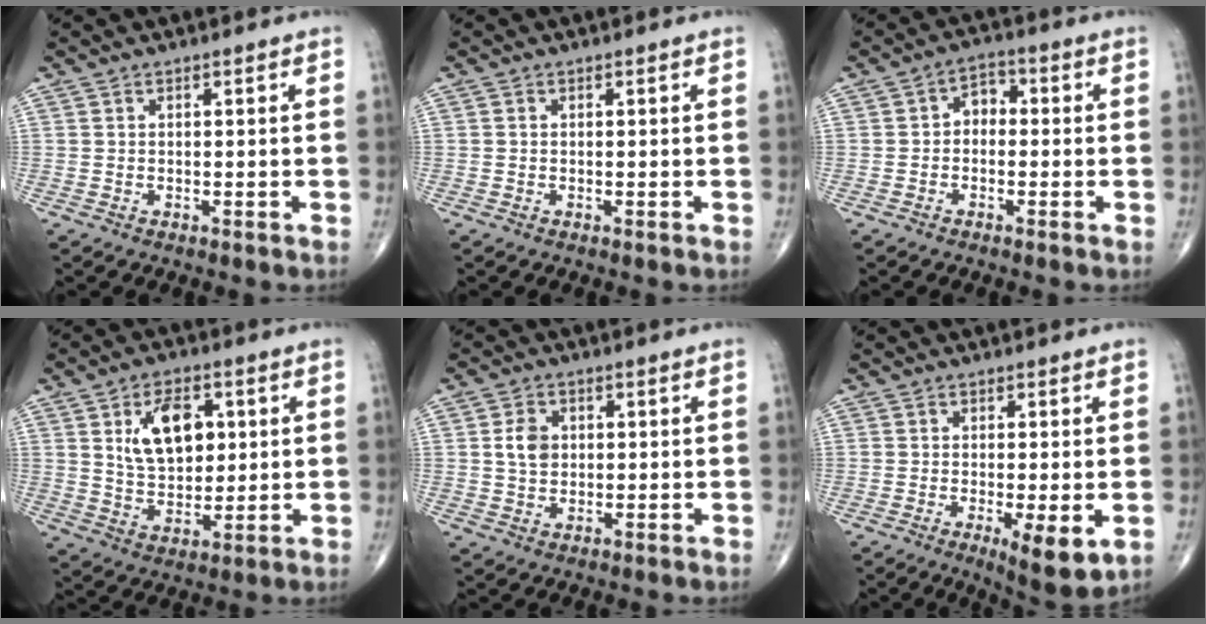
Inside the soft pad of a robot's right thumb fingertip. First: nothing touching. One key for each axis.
{"total": 0.0}
{"total": 3.9, "fx": -0.4, "fy": 2.9, "fz": 2.5, "tx": -0.020, "ty": 0.018, "tz": -0.019}
{"total": 11.4, "fx": 3.2, "fy": 6.9, "fz": 8.5, "tx": -0.116, "ty": -0.013, "tz": 0.063}
{"total": 4.5, "fx": 0.7, "fy": 3.4, "fz": 2.8, "tx": -0.040, "ty": -0.002, "tz": 0.011}
{"total": 7.6, "fx": -2.2, "fy": 2.0, "fz": 7.0, "tx": -0.103, "ty": -0.021, "tz": -0.031}